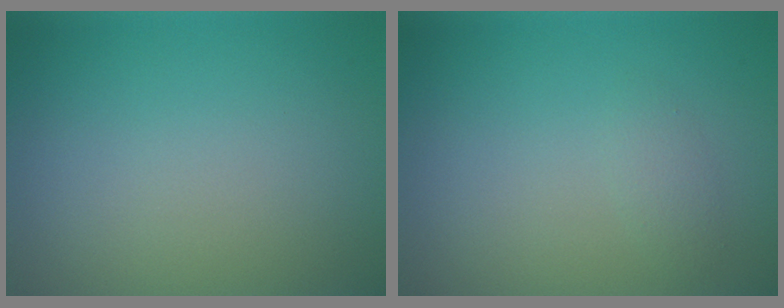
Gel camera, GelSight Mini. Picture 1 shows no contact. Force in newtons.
{"total": 0.9, "press": 0.9, "slide": 0.0}